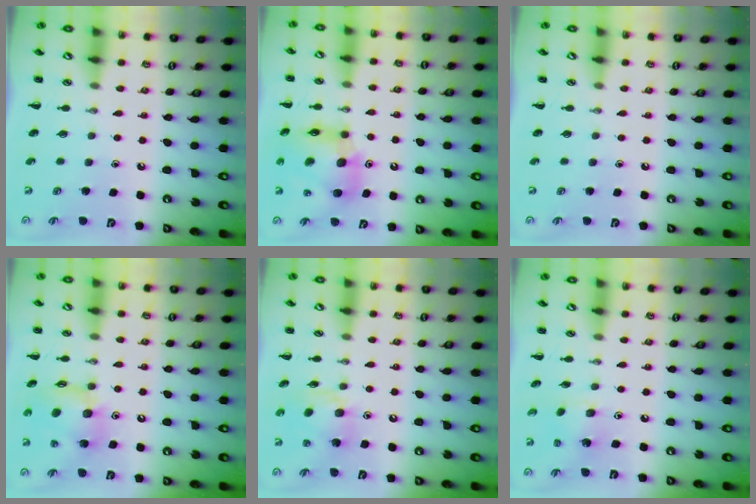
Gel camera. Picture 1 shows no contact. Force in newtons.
{"total": 14.9, "press": 14.2, "slide": 4.4}
{"total": 0.0}
{"total": 14.4, "press": 14.3, "slide": 2.1}
{"total": 12.3, "press": 12.0, "slide": 2.8}
{"total": 2.3, "press": 2.2, "slide": 0.5}